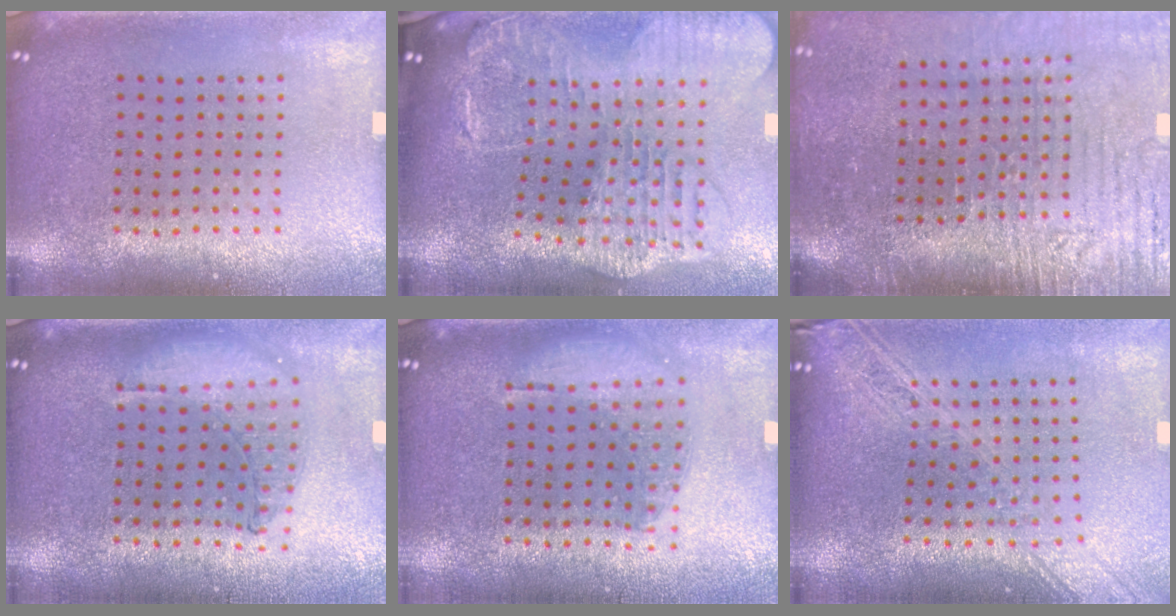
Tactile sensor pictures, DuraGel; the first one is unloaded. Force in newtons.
{"total": 2.8, "press": 2.4, "slide": 1.4}
{"total": 4.5, "press": 3.8, "slide": 2.3}
{"total": 1.0, "press": 0.9, "slide": 0.3}
{"total": 1.1, "press": 1.0, "slide": 0.6}
{"total": 2.1, "press": 1.8, "slide": 1.1}